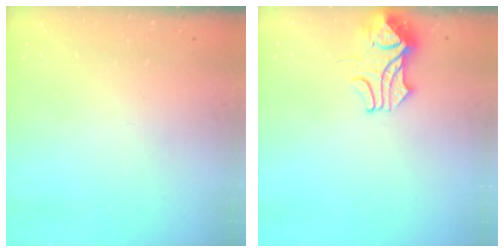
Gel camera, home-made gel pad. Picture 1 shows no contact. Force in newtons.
{"total": 2.1, "press": 2.0, "slide": 0.8}